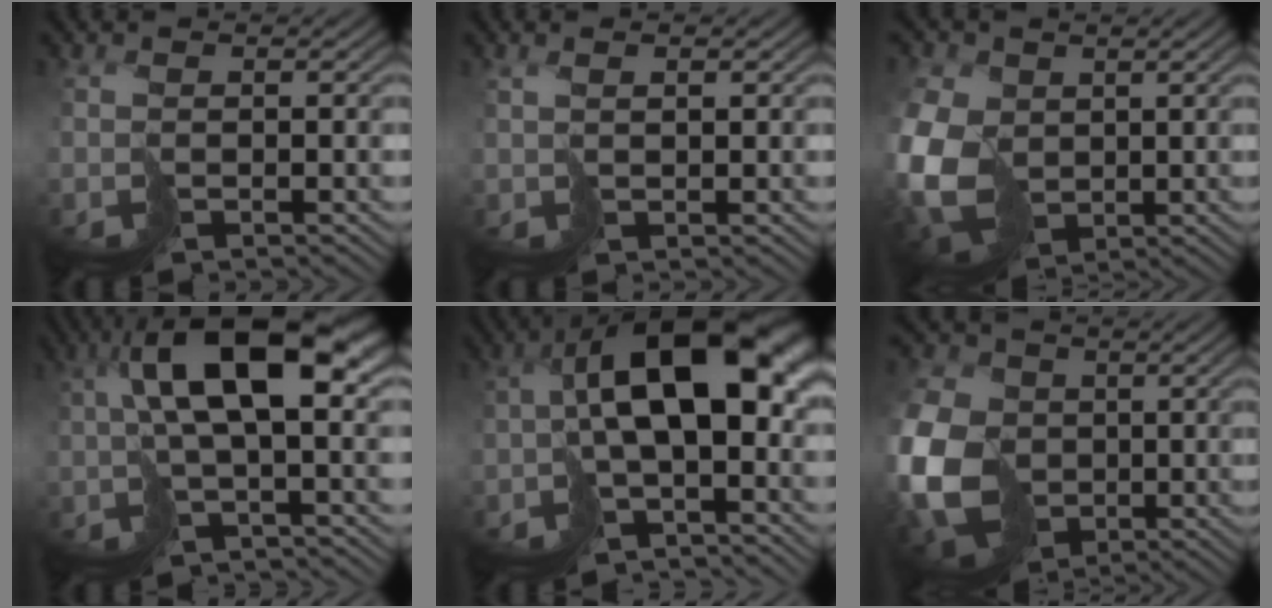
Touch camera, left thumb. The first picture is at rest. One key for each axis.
{"total": 1.1, "fx": 0.9, "fy": 0.2, "fz": 0.6, "tx": -0.007, "ty": 0.005, "tz": 0.022}
{"total": 12.5, "fx": -0.4, "fy": 9.7, "fz": 8.0, "tx": -0.229, "ty": -0.029, "tz": -0.004}
{"total": 12.1, "fx": 1.3, "fy": 4.1, "fz": 11.2, "tx": -0.201, "ty": 0.006, "tz": 0.025}
{"total": 14.0, "fx": -1.5, "fy": 6.2, "fz": 12.5, "tx": -0.213, "ty": 0.008, "tz": -0.026}
{"total": 15.4, "fx": -2.1, "fy": 12.4, "fz": 8.8, "tx": -0.245, "ty": -0.026, "tz": -0.031}